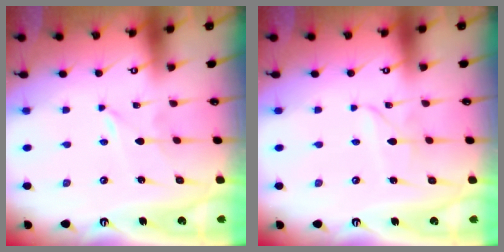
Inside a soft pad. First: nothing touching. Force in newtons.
{"total": 2.1, "press": 2.1, "slide": 0.3}